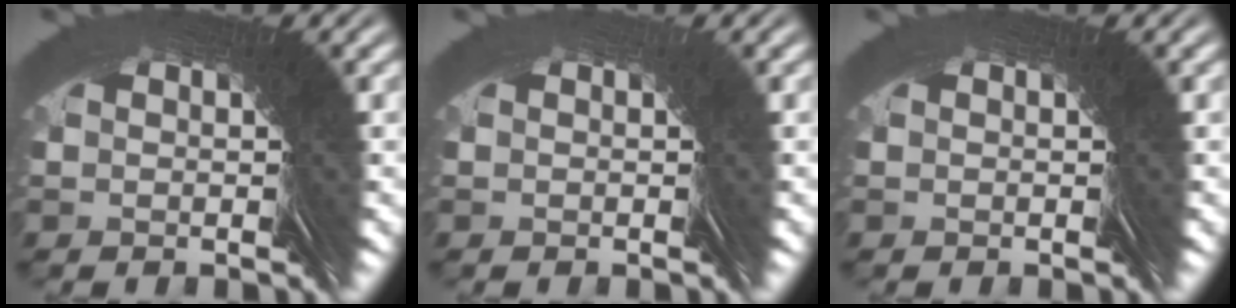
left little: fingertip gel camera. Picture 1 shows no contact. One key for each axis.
{"total": 0.6, "fx": 0.3, "fy": -0.1, "fz": -0.6, "tx": 0.010, "ty": 0.004, "tz": 0.004}
{"total": 0.0}